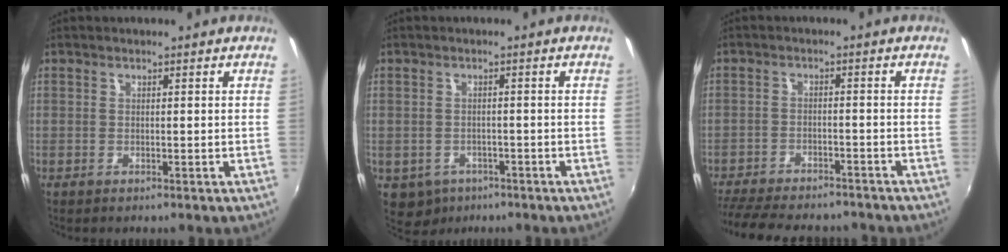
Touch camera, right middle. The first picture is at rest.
{"total": 5.1, "force": [-2.6, 4.0, 1.7], "torque": [-0.044, -0.009, -0.031]}
{"total": 16.8, "force": [-14.3, 5.1, 7.2], "torque": [-0.162, -0.023, -0.213]}